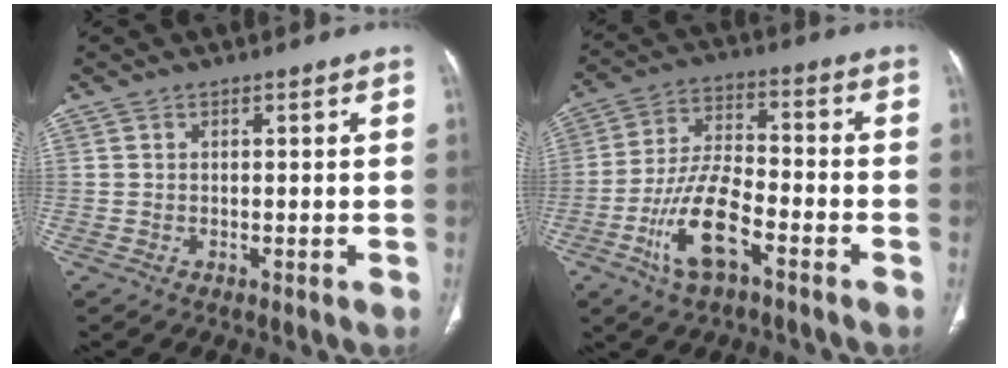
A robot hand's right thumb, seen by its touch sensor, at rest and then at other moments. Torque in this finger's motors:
{"motor_torque": [2.03, 1.51, 1.72, -1.06, 0.48]}